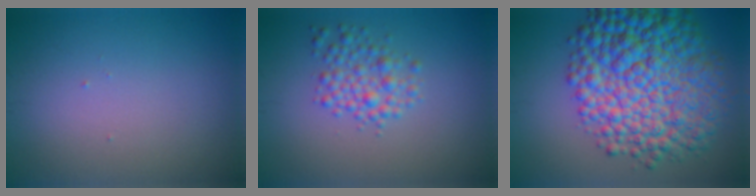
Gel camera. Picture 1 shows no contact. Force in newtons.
{"total": 2.8, "press": 2.8, "slide": 0.1}
{"total": 12.6, "press": 12.6, "slide": 0.2}